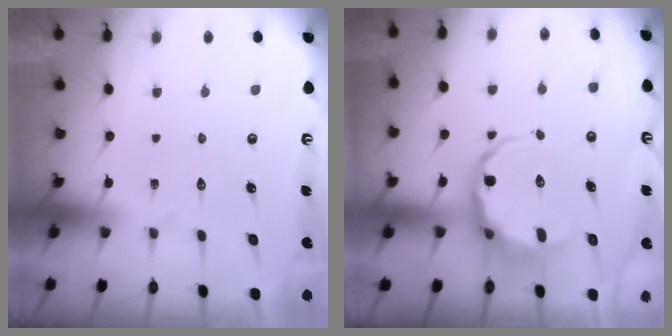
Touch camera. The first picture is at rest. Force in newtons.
{"total": 6.9, "press": 6.5, "slide": 2.1}